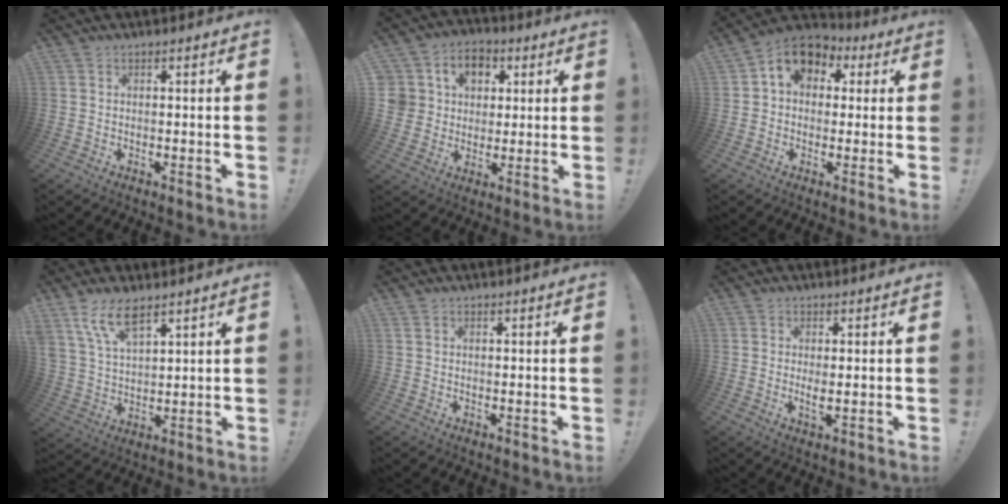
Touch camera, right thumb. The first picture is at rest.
{"total": 12.0, "force": [4.3, 9.8, 5.5], "torque": [-0.096, -0.011, 0.086]}
{"total": 9.4, "force": [3.3, 7.2, 5.1], "torque": [-0.082, -0.004, 0.067]}
{"total": 10.1, "force": [7.2, 3.9, 6.0], "torque": [-0.119, -0.028, 0.137]}
{"total": 0.5, "force": [0.4, 0.0, 0.3], "torque": [-0.003, -0.002, 0.007]}
{"total": 2.7, "force": [0.4, 0.5, 2.6], "torque": [-0.034, -0.009, 0.006]}